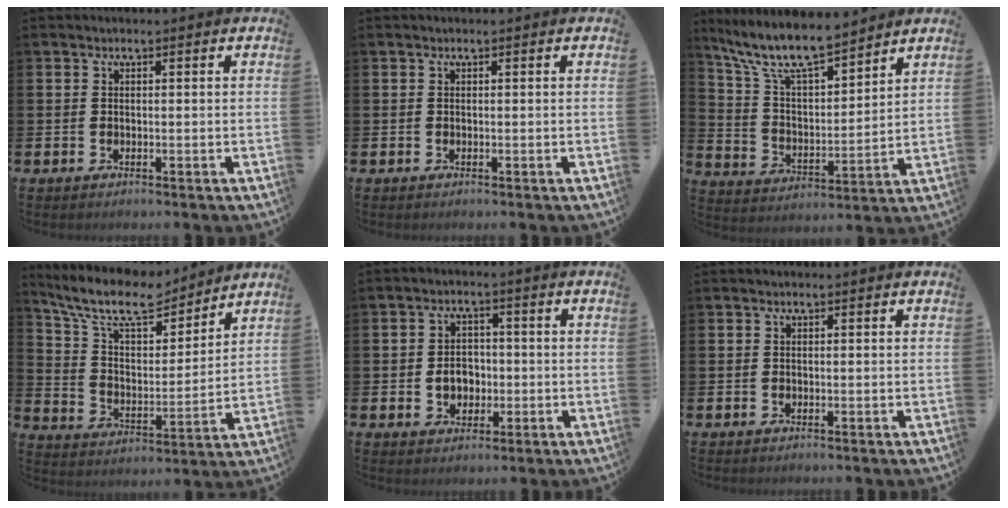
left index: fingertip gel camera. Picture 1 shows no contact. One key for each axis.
{"total": 0.0}
{"total": 10.7, "fx": 9.3, "fy": 2.2, "fz": 4.8, "tx": -0.132, "ty": -0.049, "tz": 0.166}
{"total": 11.0, "fx": 9.6, "fy": 3.1, "fz": 4.4, "tx": -0.120, "ty": -0.059, "tz": 0.167}
{"total": 3.9, "fx": -0.6, "fy": 3.2, "fz": 2.2, "tx": -0.026, "ty": 0.000, "tz": -0.022}
{"total": 0.0}